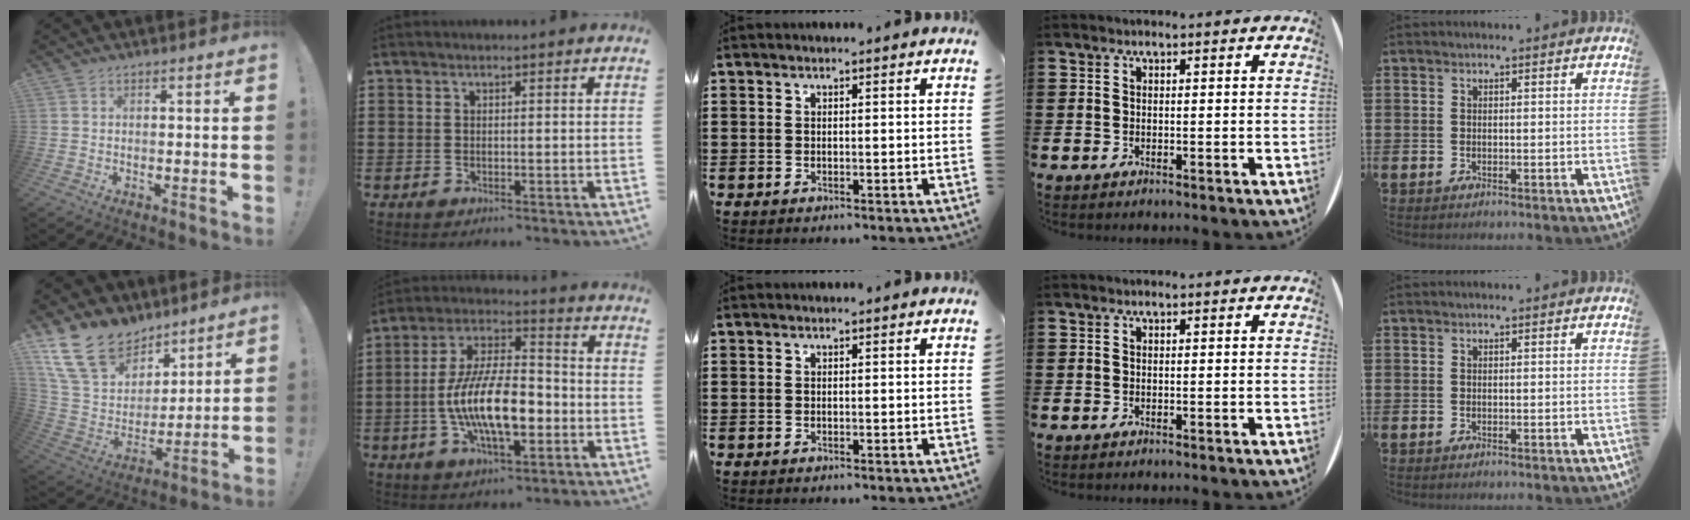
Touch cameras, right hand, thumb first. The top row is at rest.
{"thumb": {"total": 18.5, "force": [12.6, 11.4, 7.3], "torque": [-0.145, -0.071, 0.250]}, "index": {"total": 13.9, "force": [-3.8, 5.9, 12.0], "torque": [-0.260, -0.003, -0.071]}}